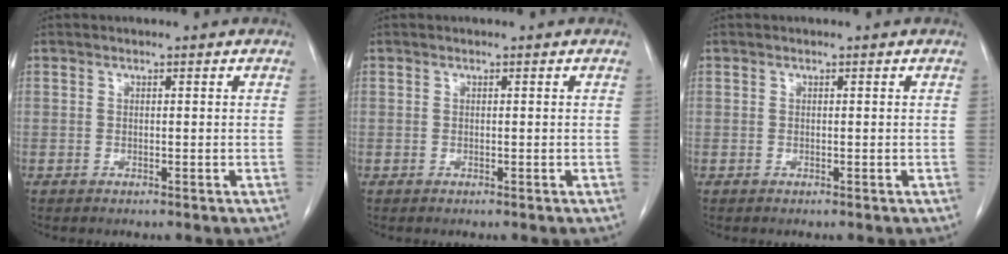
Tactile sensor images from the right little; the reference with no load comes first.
{"total": 0.0}
{"total": 0.0}